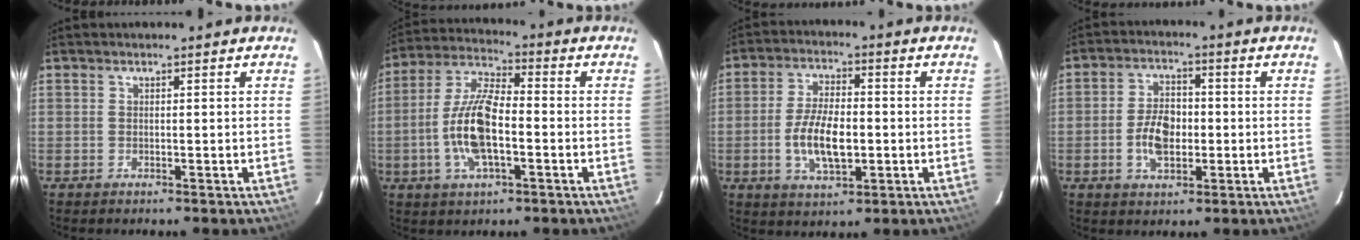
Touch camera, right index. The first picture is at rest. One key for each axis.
{"total": 12.6, "fx": -3.1, "fy": 4.7, "fz": 11.3, "tx": -0.238, "ty": 0.003, "tz": -0.062}
{"total": 9.8, "fx": -1.9, "fy": 4.5, "fz": 8.5, "tx": -0.170, "ty": -0.001, "tz": -0.032}
{"total": 7.6, "fx": -1.5, "fy": 4.6, "fz": 5.9, "tx": -0.114, "ty": 0.010, "tz": -0.022}